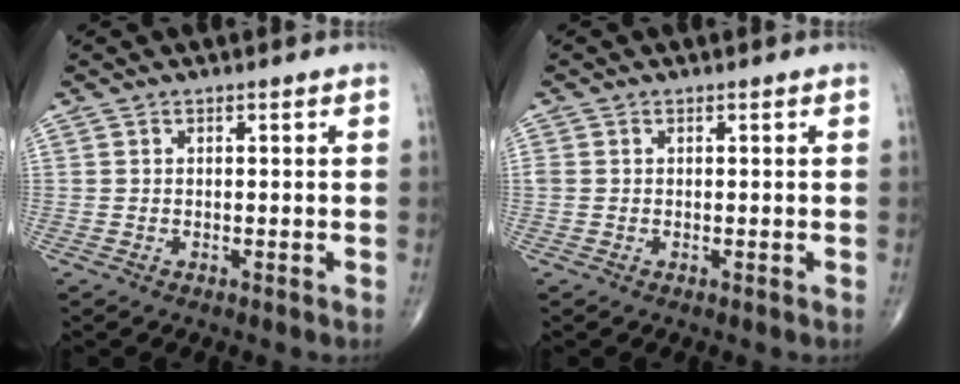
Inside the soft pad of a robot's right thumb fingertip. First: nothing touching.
{"total": 0.8, "force": [0.1, 0.6, 0.5], "torque": [-0.013, 0.004, 0.003]}